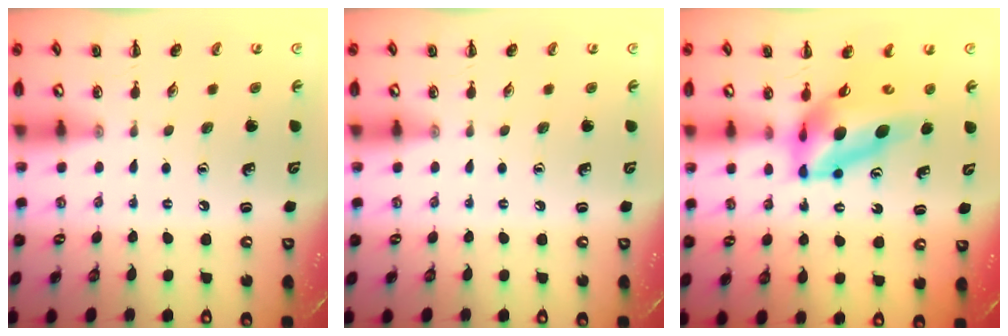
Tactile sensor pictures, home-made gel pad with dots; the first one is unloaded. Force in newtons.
{"total": 0.0}
{"total": 11.6, "press": 10.9, "slide": 3.9}